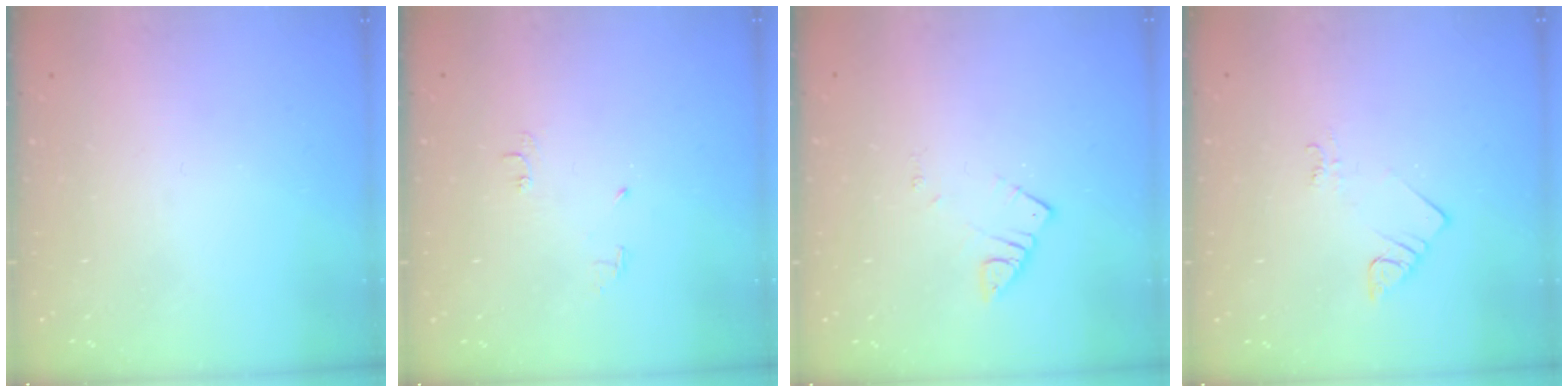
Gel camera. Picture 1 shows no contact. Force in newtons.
{"total": 4.7, "press": 4.7, "slide": 0.7}
{"total": 2.8, "press": 2.7, "slide": 0.3}
{"total": 2.1, "press": 2.0, "slide": 0.5}